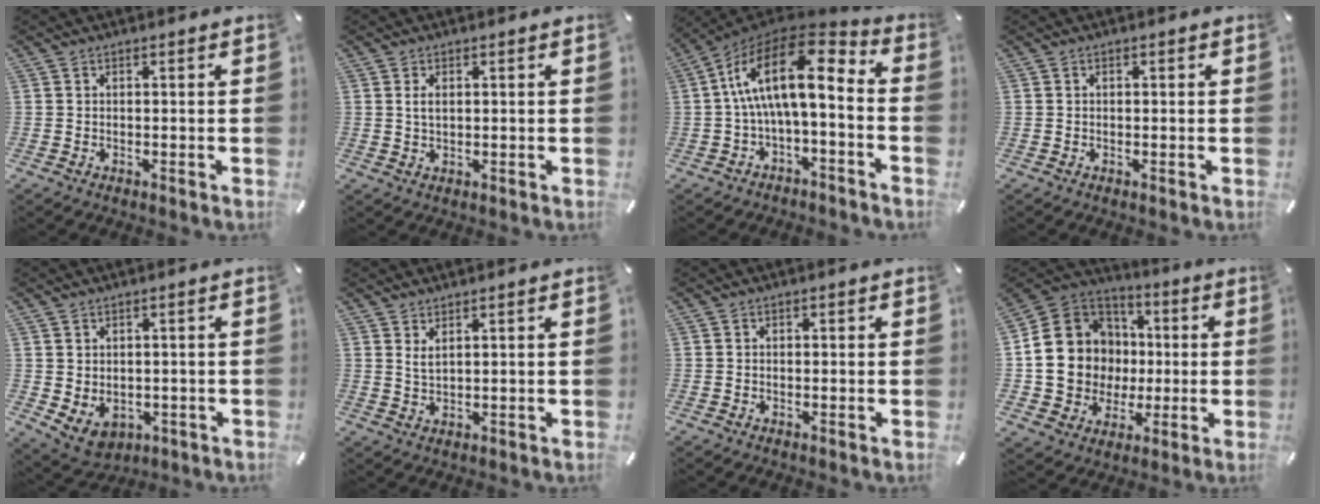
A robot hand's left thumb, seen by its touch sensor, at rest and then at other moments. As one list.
[{"total": 2.3, "force": [0.6, 1.3, 1.8], "torque": [-0.031, 0.002, 0.007]}, {"total": 17.1, "force": [2.2, 7.2, 15.4], "torque": [-0.288, -0.019, 0.033]}, {"total": 0.7, "force": [0.0, 0.5, 0.4], "torque": [-0.009, 0.003, -0.001]}, {"total": 4.2, "force": [0.7, 3.8, 1.6], "torque": [-0.031, -0.013, 0.012]}, {"total": 2.4, "force": [1.7, 0.7, 1.6], "torque": [-0.034, -0.001, 0.030]}, {"total": 0.6, "force": [0.0, 0.5, 0.3], "torque": [-0.006, 0.004, -0.001]}, {"total": 17.9, "force": [-0.1, 16.6, 6.6], "torque": [-0.133, -0.002, 0.018]}]